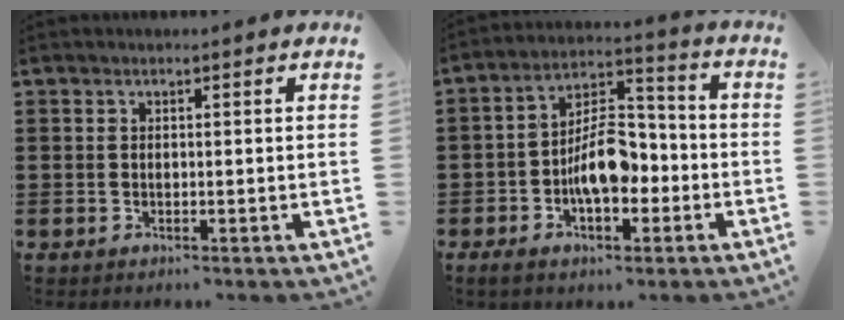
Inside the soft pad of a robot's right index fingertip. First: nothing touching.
{"total": 8.9, "force": [-2.5, 4.8, 7.1], "torque": [-0.119, 0.007, -0.051]}